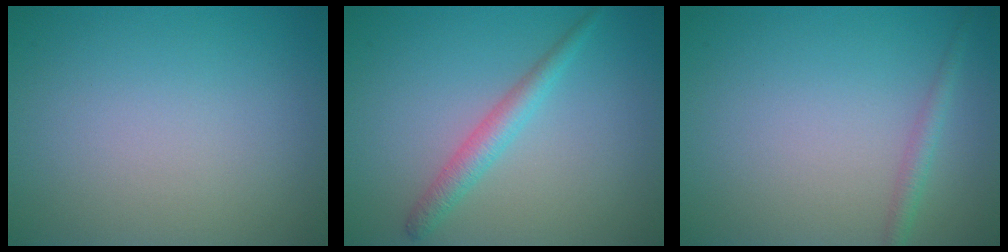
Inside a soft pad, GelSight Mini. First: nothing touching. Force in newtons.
{"total": 2.4, "press": 2.4, "slide": 0.1}
{"total": 1.5, "press": 1.5, "slide": 0.0}